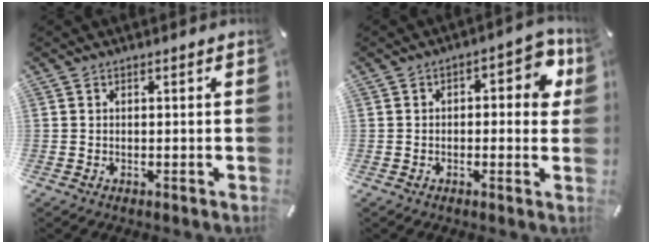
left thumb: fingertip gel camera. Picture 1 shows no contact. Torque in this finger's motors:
{"motor_torque": [0.35, 0.05, 0.18, 0.11, 0.01]}